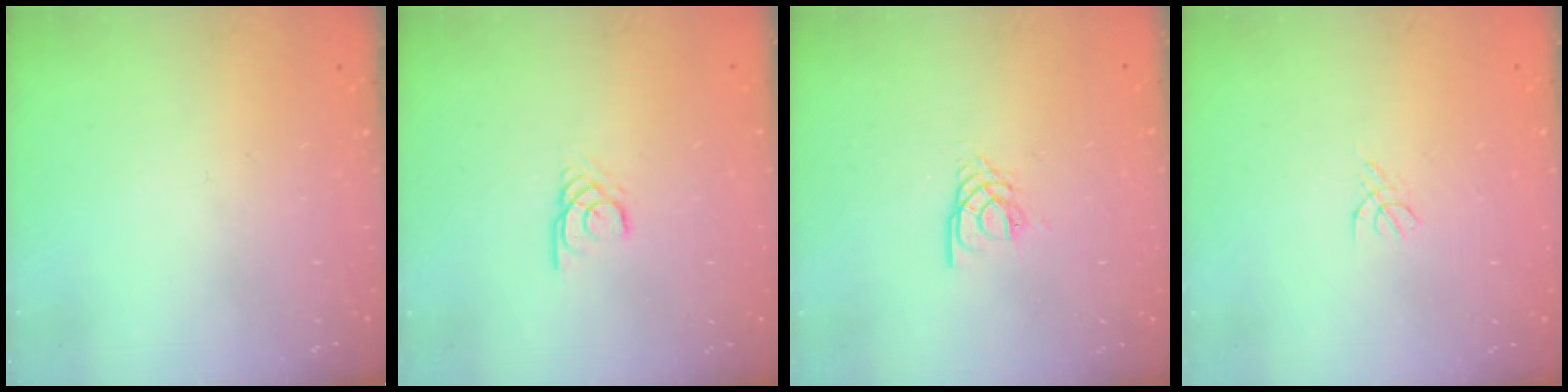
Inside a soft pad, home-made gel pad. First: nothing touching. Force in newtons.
{"total": 2.1, "press": 2.1, "slide": 0.0}
{"total": 2.5, "press": 2.4, "slide": 0.4}
{"total": 1.8, "press": 1.7, "slide": 0.5}